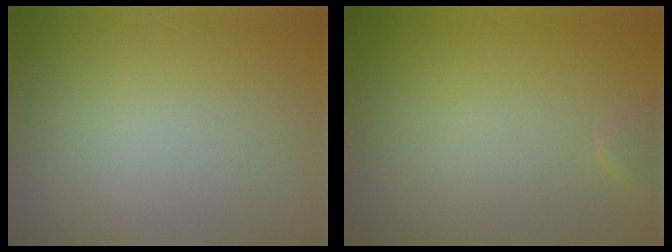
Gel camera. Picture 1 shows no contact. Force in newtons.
{"total": 0.5, "press": 0.5, "slide": 0.1}